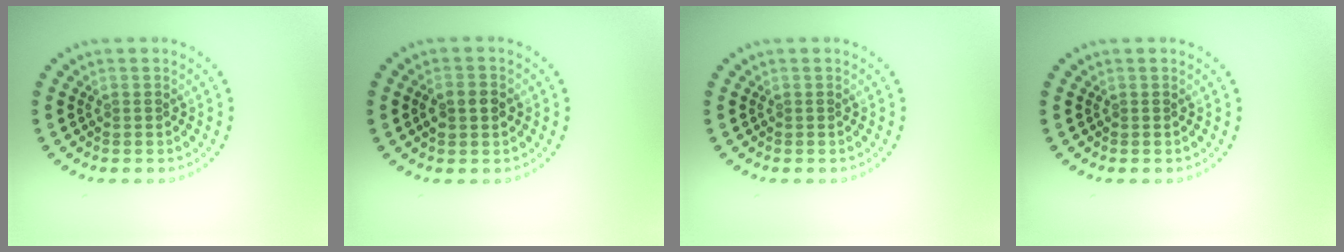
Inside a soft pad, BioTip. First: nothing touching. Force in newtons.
{"total": 2.8, "press": 2.8, "slide": 0.3}
{"total": 0.0}
{"total": 0.0}